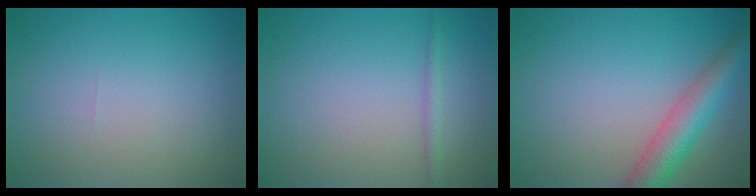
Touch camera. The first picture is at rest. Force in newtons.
{"total": 0.9, "press": 0.9, "slide": 0.1}
{"total": 5.0, "press": 5.0, "slide": 0.3}